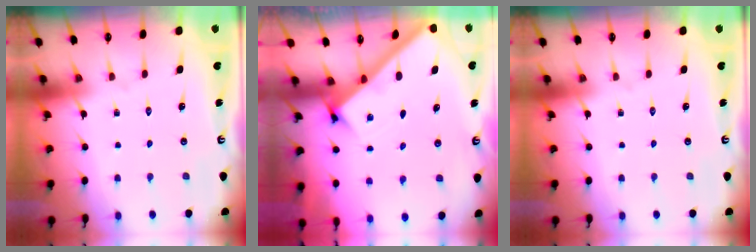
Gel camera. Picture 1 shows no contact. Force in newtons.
{"total": 2.5, "press": 2.5, "slide": 0.3}
{"total": 0.0}